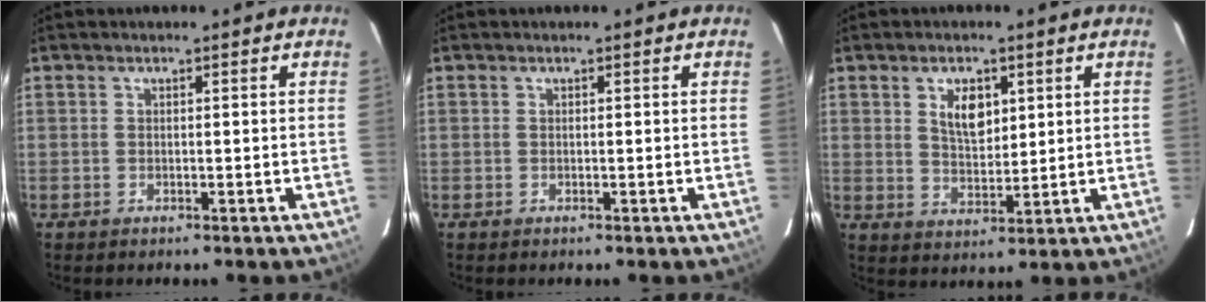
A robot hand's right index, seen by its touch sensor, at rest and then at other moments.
{"total": 0.0}
{"total": 5.6, "force": [2.0, 2.8, 4.4], "torque": [-0.075, 0.003, 0.038]}